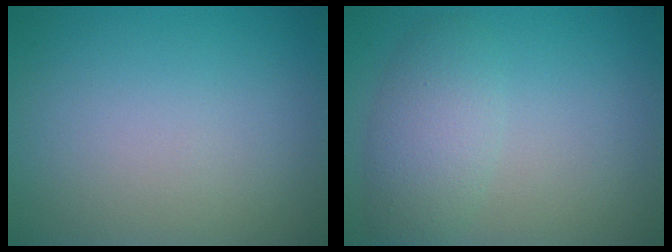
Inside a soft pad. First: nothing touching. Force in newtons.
{"total": 3.5, "press": 3.5, "slide": 0.0}